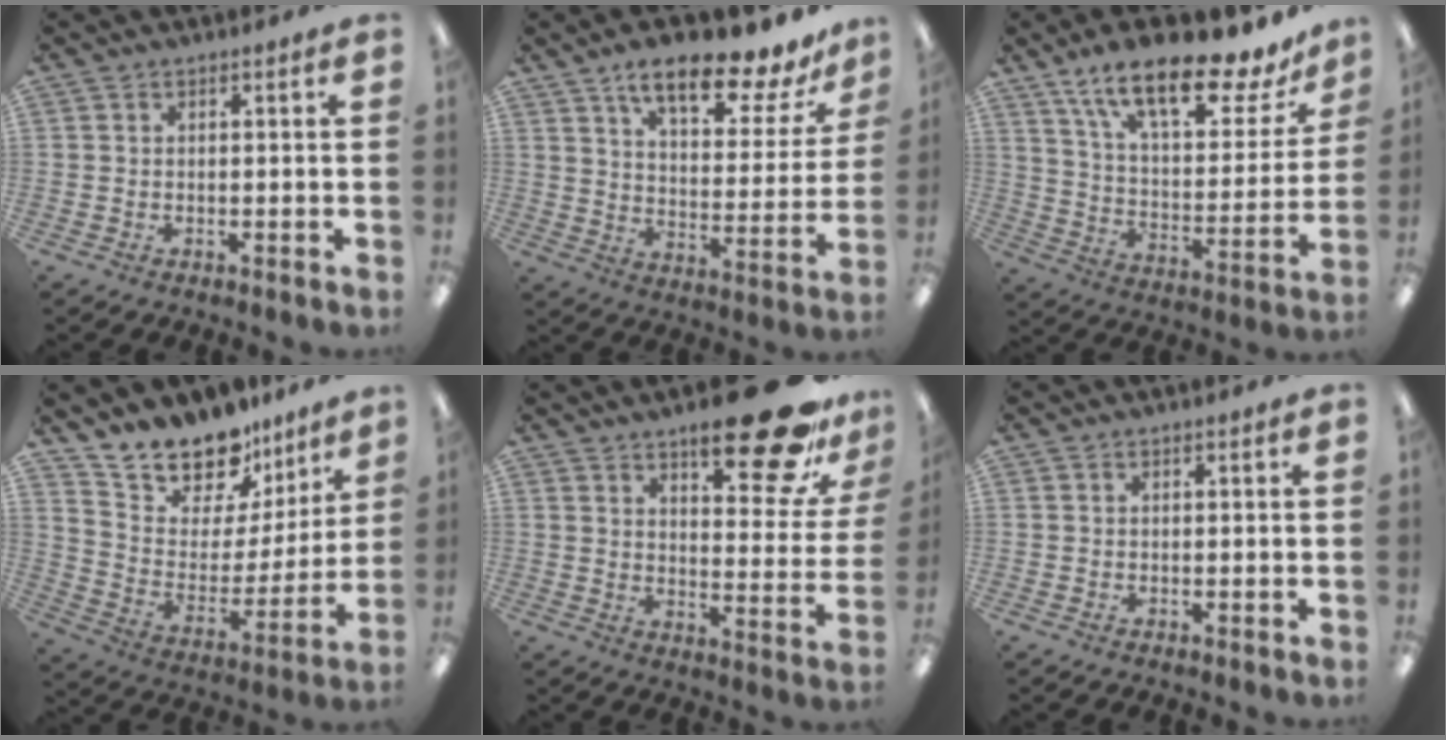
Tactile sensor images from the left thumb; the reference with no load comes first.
{"total": 16.4, "force": [12.1, 5.1, 9.8], "torque": [-0.151, -0.071, 0.200]}
{"total": 21.3, "force": [15.2, 6.9, 13.2], "torque": [-0.214, -0.095, 0.254]}
{"total": 15.4, "force": [14.0, 6.2, 2.1], "torque": [-0.067, -0.127, 0.258]}
{"total": 22.1, "force": [14.9, 7.1, 14.8], "torque": [-0.191, -0.102, 0.238]}
{"total": 0.0}